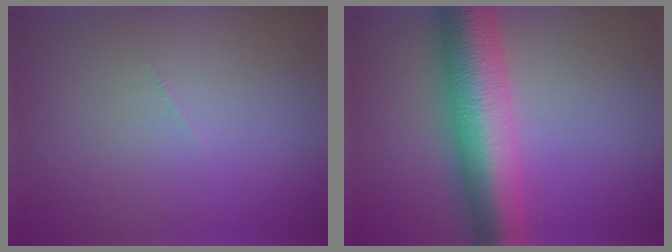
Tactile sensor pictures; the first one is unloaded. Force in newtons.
{"total": 10.1, "press": 10.1, "slide": 0.1}